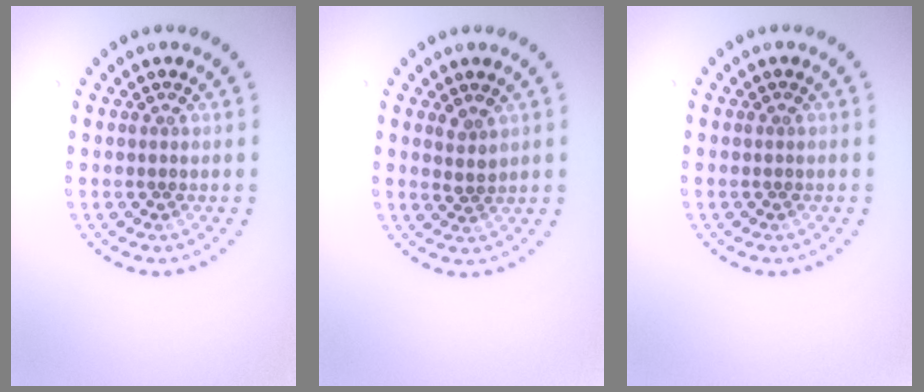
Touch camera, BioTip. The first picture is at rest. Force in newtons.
{"total": 1.3, "press": 1.1, "slide": 0.8}
{"total": 0.0}